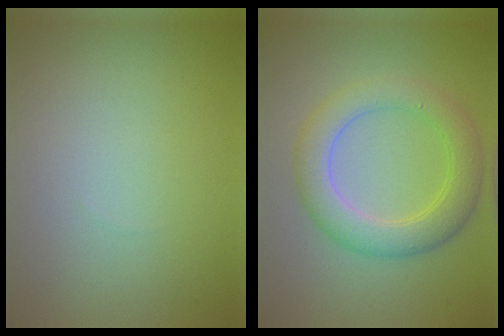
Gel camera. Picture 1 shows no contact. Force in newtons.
{"total": 5.0, "press": 5.0, "slide": 0.2}